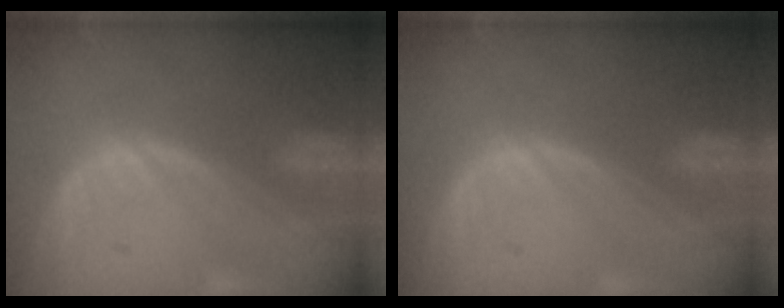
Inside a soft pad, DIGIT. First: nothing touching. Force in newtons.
{"total": 0.0}